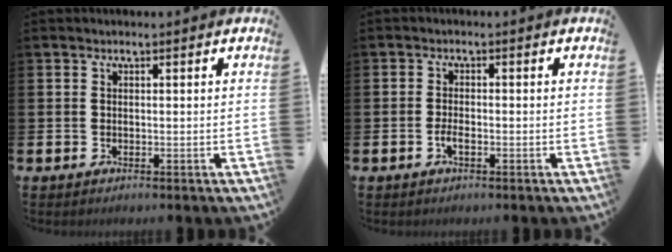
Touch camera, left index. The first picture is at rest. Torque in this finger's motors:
{"motor_torque": [0.29, 0.12, 0.03, 0.06]}